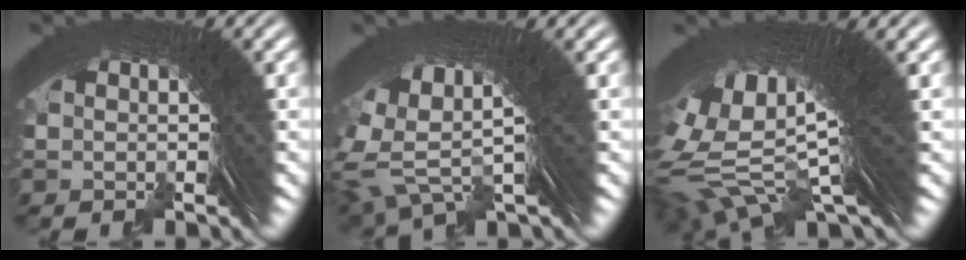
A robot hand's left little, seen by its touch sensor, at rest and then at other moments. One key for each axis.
{"total": 11.2, "fx": 2.6, "fy": 7.3, "fz": 8.1, "tx": -0.156, "ty": -0.004, "tz": 0.034}
{"total": 17.7, "fx": 4.6, "fy": 9.5, "fz": 14.2, "tx": -0.271, "ty": -0.020, "tz": 0.078}